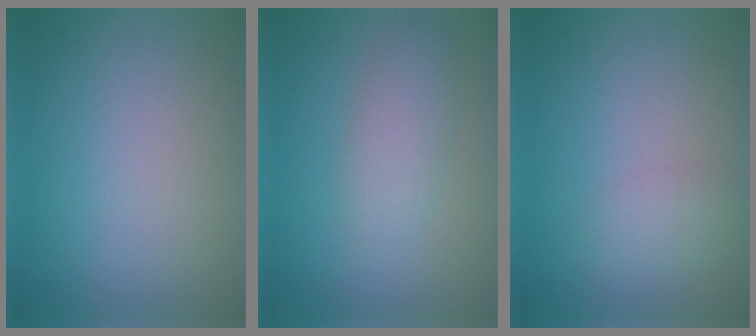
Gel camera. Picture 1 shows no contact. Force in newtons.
{"total": 2.9, "press": 2.9, "slide": 0.1}
{"total": 1.8, "press": 1.8, "slide": 0.1}